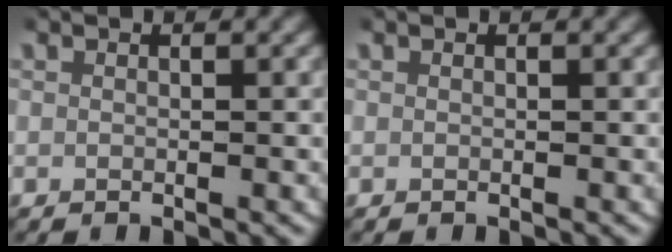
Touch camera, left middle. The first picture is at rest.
{"total": 0.0}